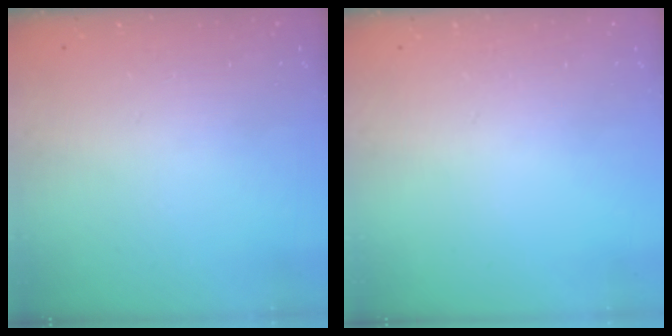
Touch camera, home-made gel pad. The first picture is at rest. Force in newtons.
{"total": 0.0}